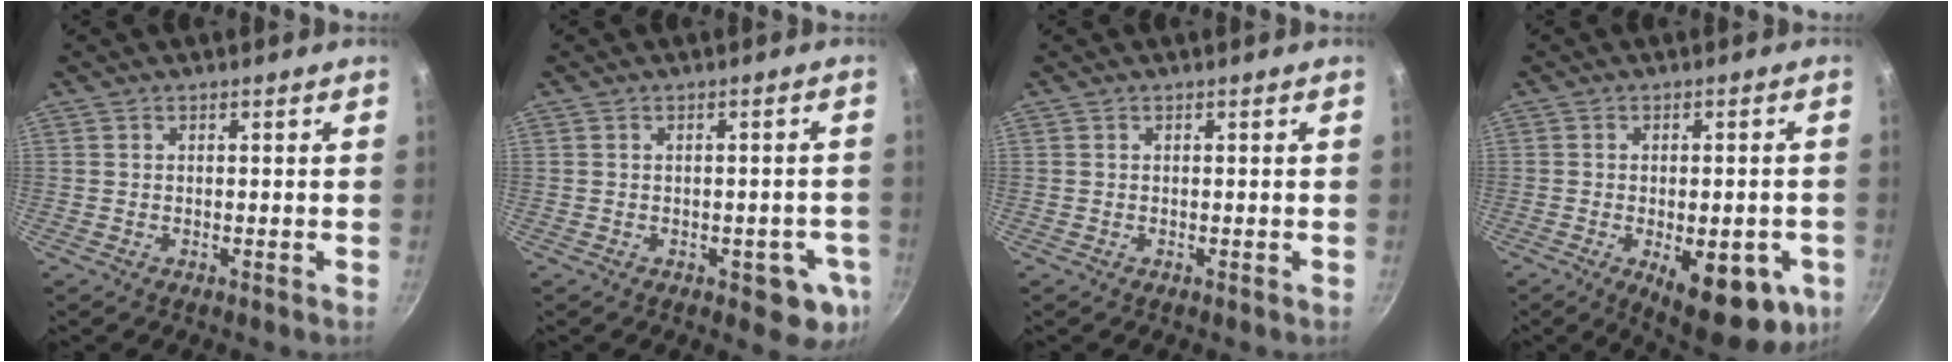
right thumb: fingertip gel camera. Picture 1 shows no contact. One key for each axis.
{"total": 6.7, "fx": -2.0, "fy": 3.5, "fz": 5.4, "tx": -0.031, "ty": 0.008, "tz": -0.020}
{"total": 0.0}
{"total": 15.9, "fx": -5.4, "fy": 6.6, "fz": 13.4, "tx": -0.137, "ty": -0.005, "tz": -0.061}